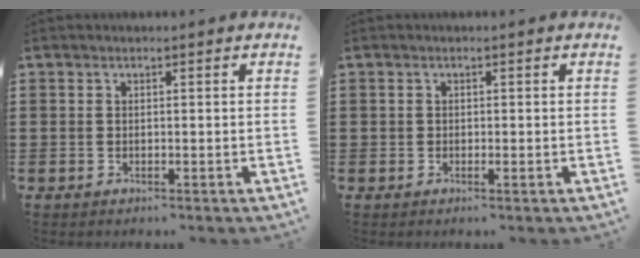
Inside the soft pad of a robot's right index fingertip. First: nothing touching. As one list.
[{"total": 0.5, "force": [-0.1, 0.2, 0.4], "torque": [-0.009, -0.002, -0.001]}]